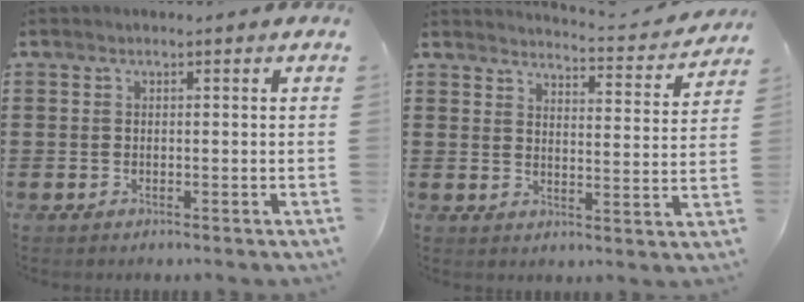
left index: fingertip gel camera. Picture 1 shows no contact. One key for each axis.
{"total": 3.6, "fx": 3.5, "fy": -0.3, "fz": 0.7, "tx": -0.024, "ty": -0.031, "tz": 0.056}